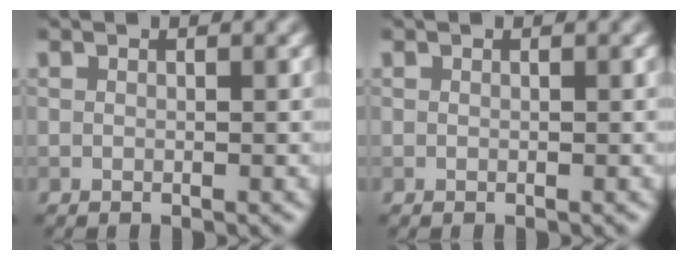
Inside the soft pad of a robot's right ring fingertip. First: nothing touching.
{"total": 0.0}